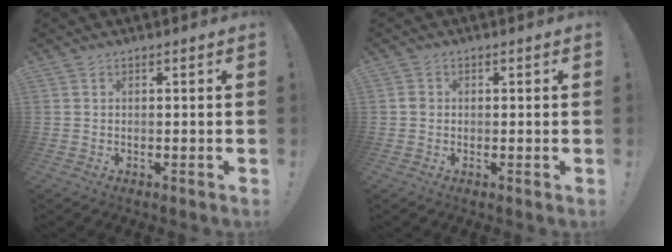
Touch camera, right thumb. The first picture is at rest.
{"total": 1.7, "force": [-0.2, 1.5, 0.8], "torque": [-0.012, 0.004, -0.004]}